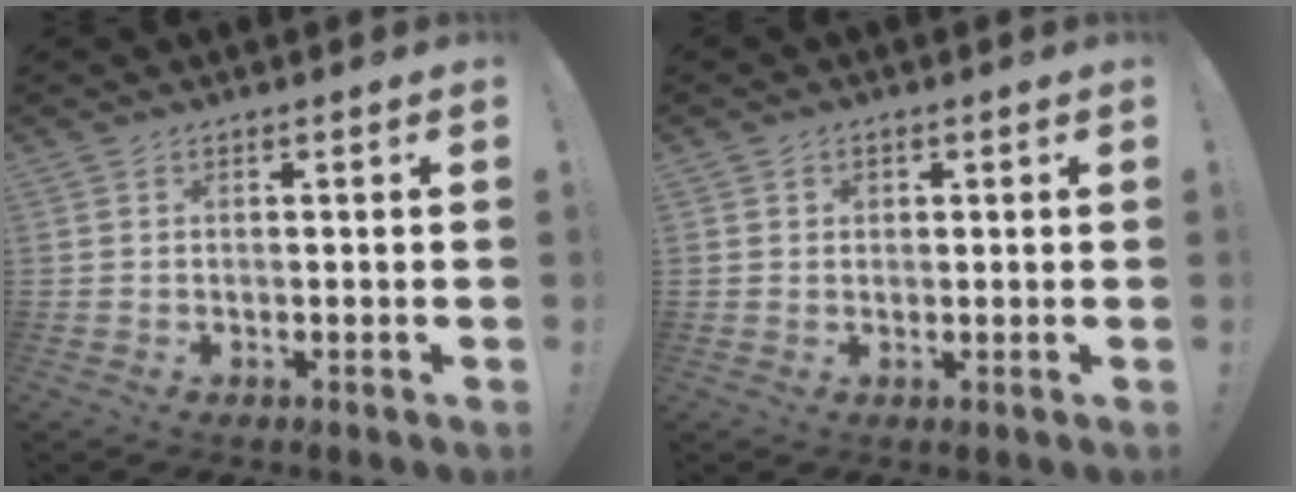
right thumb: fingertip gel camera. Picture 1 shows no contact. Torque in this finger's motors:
{"motor_torque": [-0.36, 0.23, -0.12, -0.06, 0.12]}